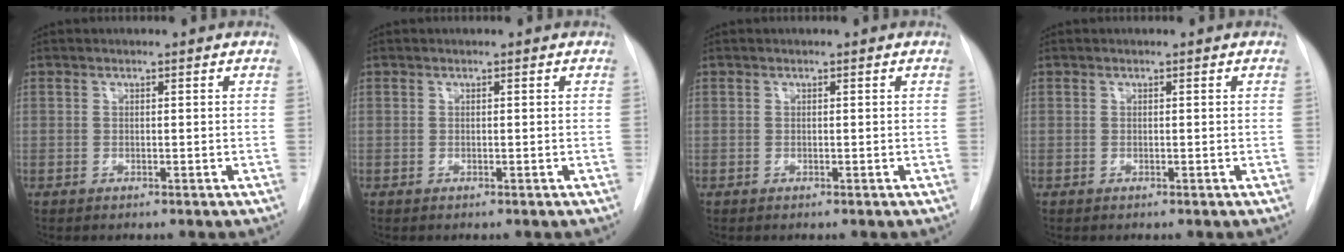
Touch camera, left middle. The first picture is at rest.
{"total": 0.0}
{"total": 0.0}
{"total": 0.0}